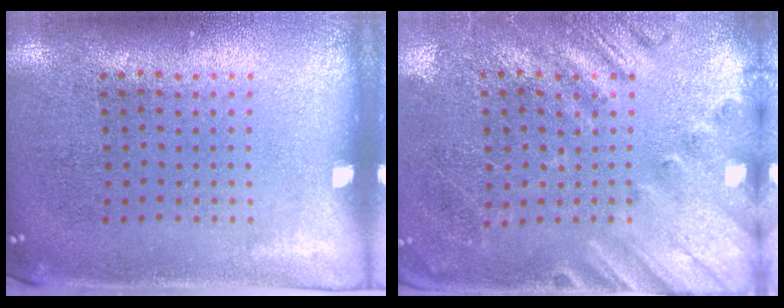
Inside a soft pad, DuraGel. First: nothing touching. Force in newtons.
{"total": 2.4, "press": 2.0, "slide": 1.3}